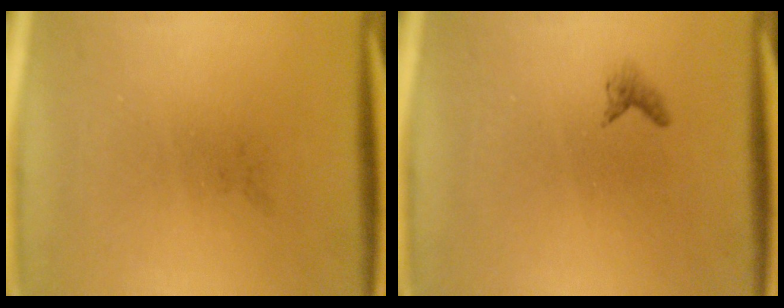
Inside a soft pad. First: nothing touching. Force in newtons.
{"total": 0.7}